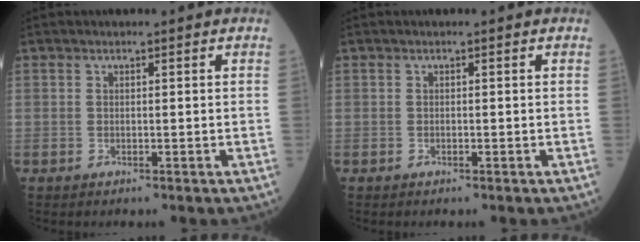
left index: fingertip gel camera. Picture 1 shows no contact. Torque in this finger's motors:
{"motor_torque": [-0.34, -0.06, 0.02, -0.01]}